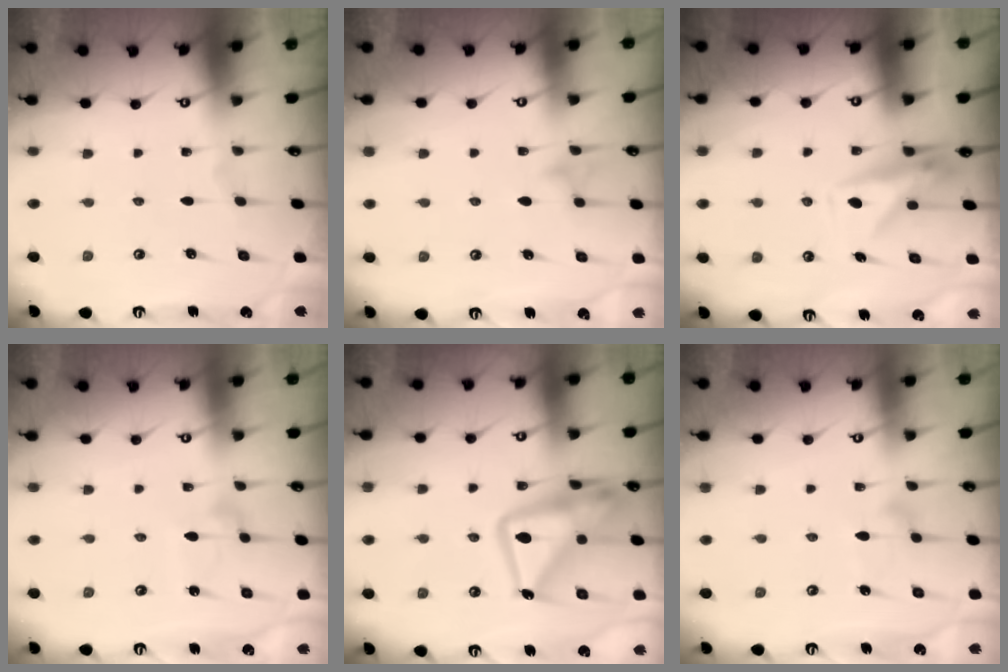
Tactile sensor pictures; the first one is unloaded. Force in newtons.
{"total": 9.2, "press": 9.1, "slide": 0.9}
{"total": 9.1, "press": 9.1, "slide": 0.2}
{"total": 4.6, "press": 4.6, "slide": 0.4}
{"total": 17.7, "press": 17.6, "slide": 1.9}
{"total": 7.4, "press": 7.4, "slide": 0.4}